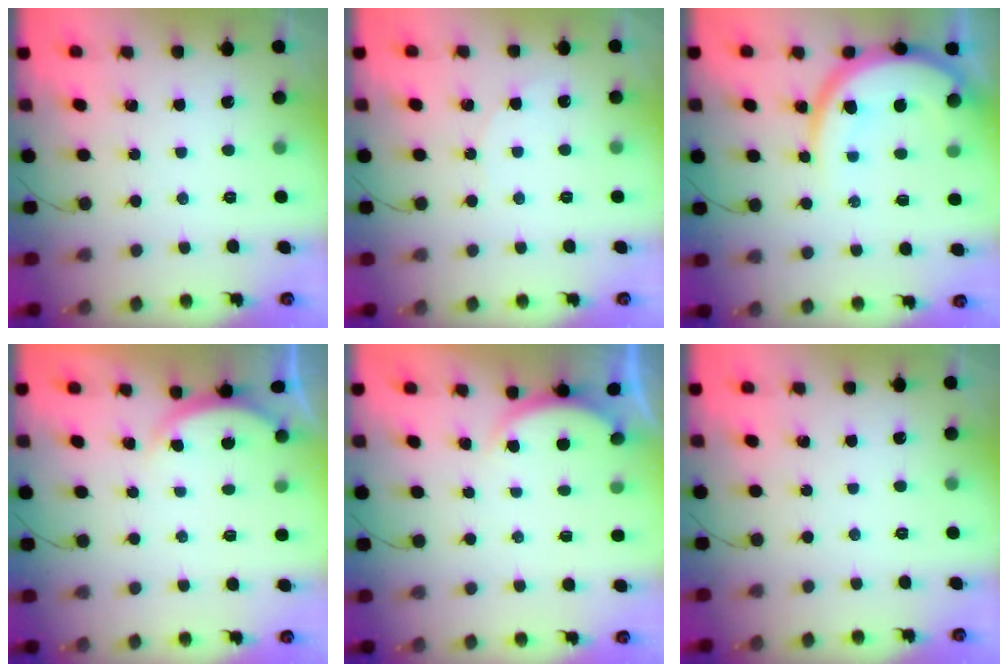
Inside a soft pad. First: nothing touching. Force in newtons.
{"total": 3.8, "press": 3.5, "slide": 1.4}
{"total": 13.0, "press": 12.9, "slide": 1.7}
{"total": 2.0, "press": 2.0, "slide": 0.5}
{"total": 2.2, "press": 2.2, "slide": 0.6}
{"total": 0.0}